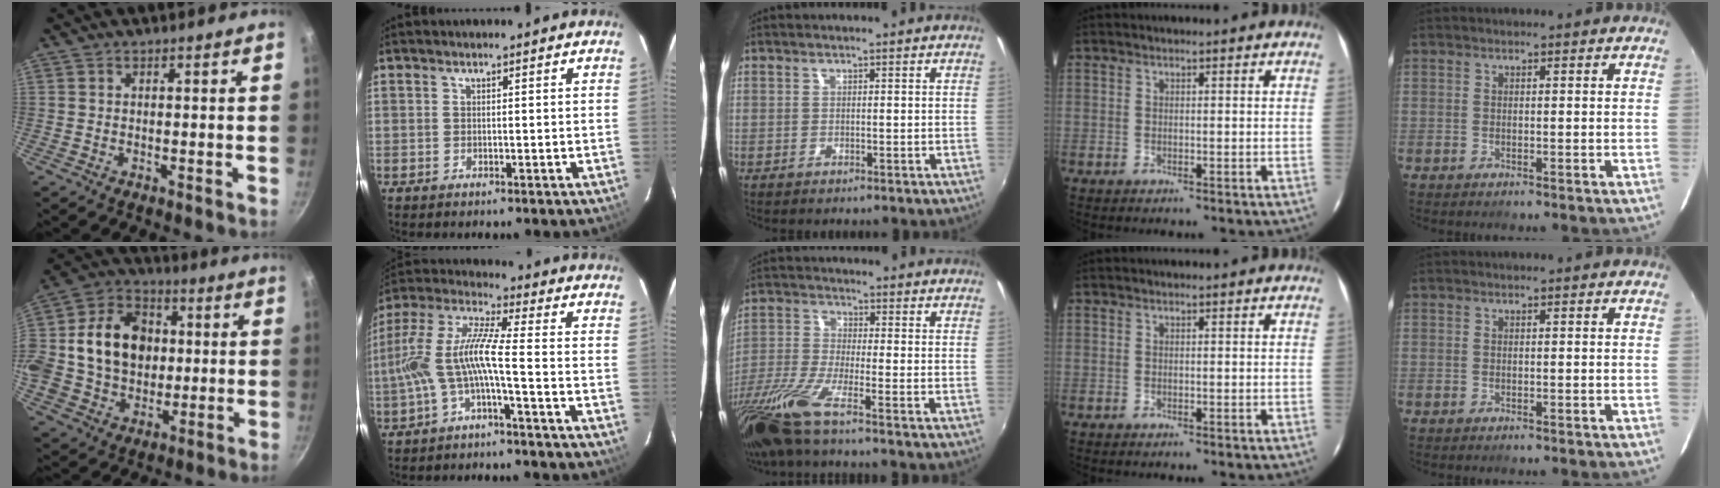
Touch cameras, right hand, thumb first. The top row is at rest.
{"thumb": {"total": 20.8, "force": [1.2, 16.3, 12.9], "torque": [-0.215, 0.030, 0.015]}, "index": {"total": 10.3, "force": [-3.3, 0.6, 9.7], "torque": [-0.209, 0.012, -0.067]}, "middle": {"total": 10.9, "force": [-7.8, 0.2, 7.5], "torque": [-0.167, -0.036, -0.153]}}